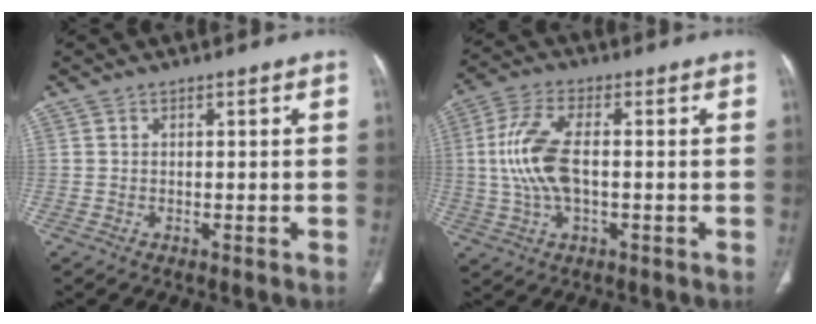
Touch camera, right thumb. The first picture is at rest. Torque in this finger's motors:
{"motor_torque": [-0.55, 0.85, 0.87, 0.50, 0.13]}